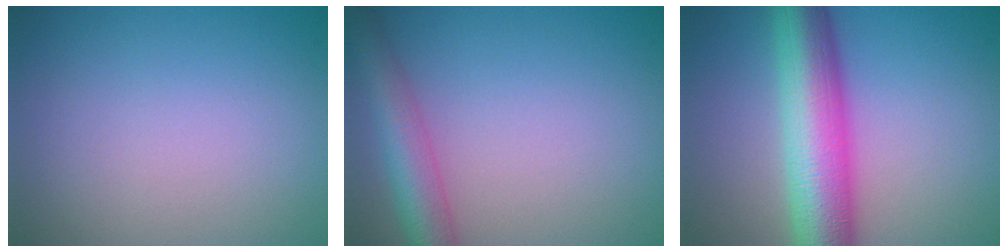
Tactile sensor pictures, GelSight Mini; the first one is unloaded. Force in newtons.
{"total": 4.9, "press": 4.9, "slide": 0.2}
{"total": 9.6, "press": 9.6, "slide": 0.1}